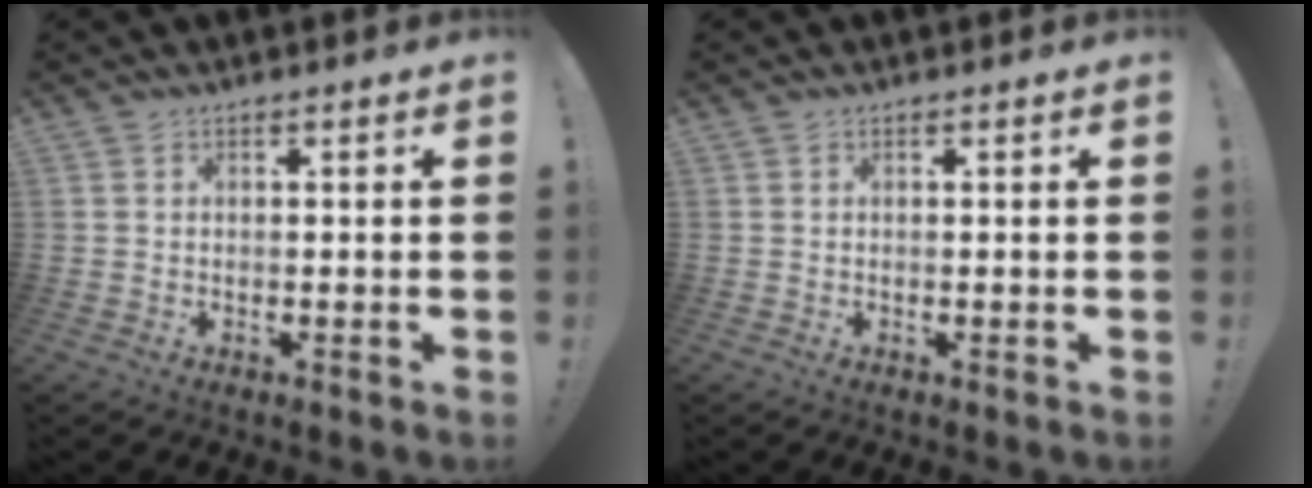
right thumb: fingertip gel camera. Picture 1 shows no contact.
{"total": 0.0}